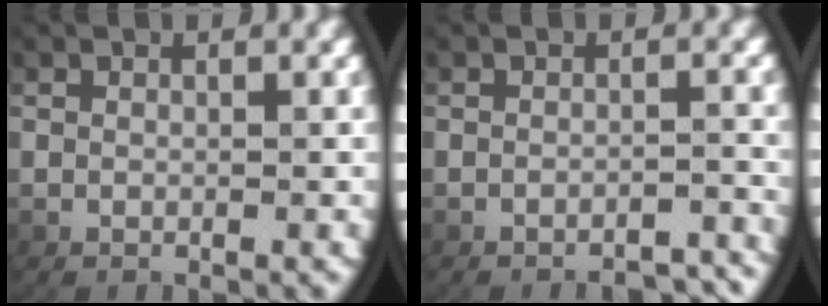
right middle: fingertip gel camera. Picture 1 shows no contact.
{"total": 3.4, "force": [-3.4, 0.1, 0.6], "torque": [-0.007, -0.004, -0.052]}